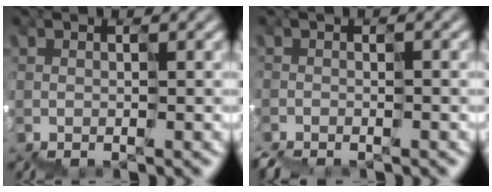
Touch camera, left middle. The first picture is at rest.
{"total": 2.5, "force": [-2.4, 0.4, 0.5], "torque": [-0.006, -0.014, -0.027]}